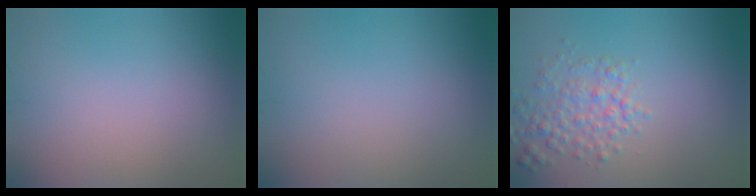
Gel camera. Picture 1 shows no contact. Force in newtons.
{"total": 0.0}
{"total": 3.1, "press": 3.1, "slide": 0.2}